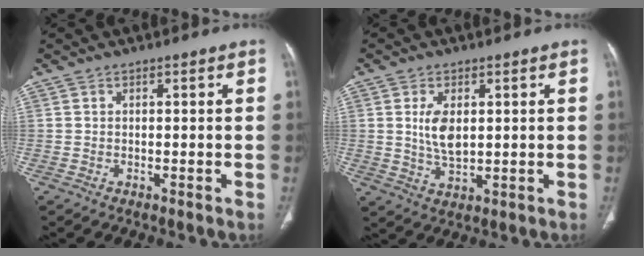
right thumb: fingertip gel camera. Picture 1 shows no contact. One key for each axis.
{"total": 6.1, "fx": 1.2, "fy": 3.3, "fz": 5.0, "tx": -0.091, "ty": -0.011, "tz": 0.029}